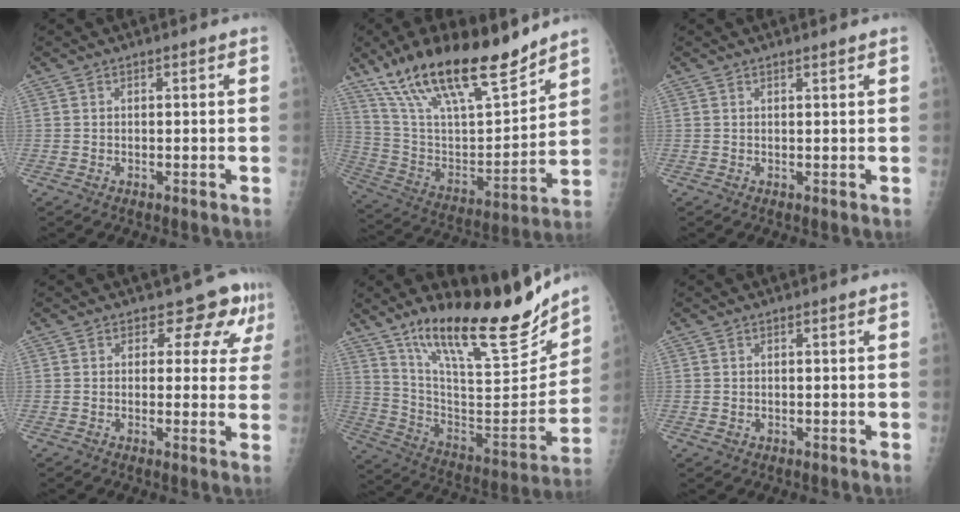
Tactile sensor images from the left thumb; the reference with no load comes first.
{"total": 25.4, "force": [18.6, 7.6, 15.5], "torque": [-0.242, -0.064, 0.333]}
{"total": 0.6, "force": [0.5, 0.0, 0.3], "torque": [-0.008, -0.004, 0.010]}
{"total": 6.7, "force": [3.8, 4.3, 3.6], "torque": [-0.007, -0.015, 0.033]}
{"total": 25.8, "force": [19.1, 7.0, 15.9], "torque": [-0.215, -0.094, 0.320]}
{"total": 0.7, "force": [-0.1, 0.6, 0.3], "torque": [-0.005, 0.000, 0.001]}